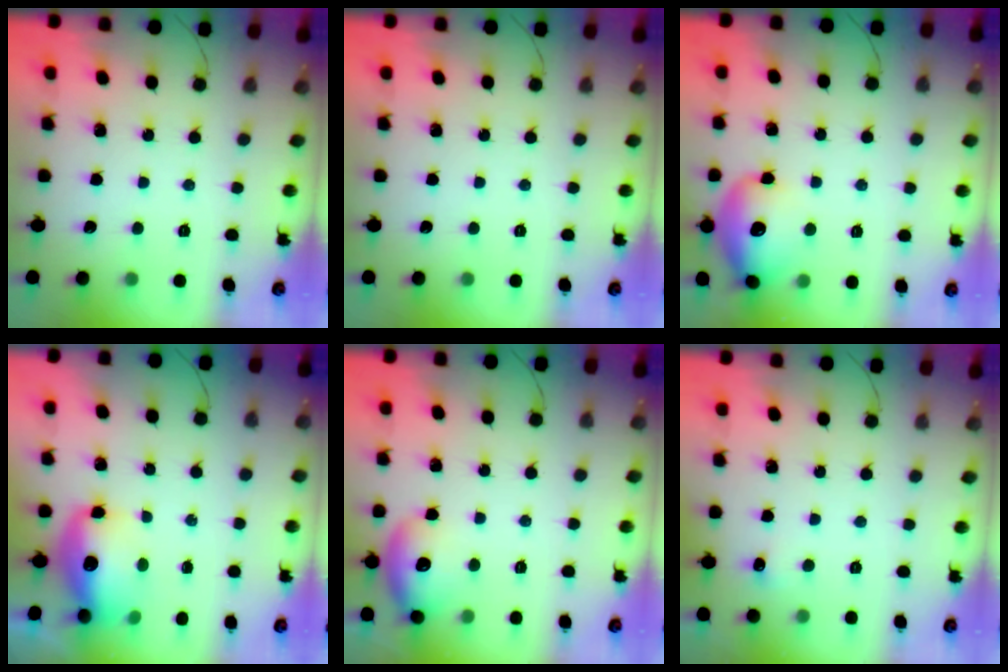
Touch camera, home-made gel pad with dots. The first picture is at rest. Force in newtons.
{"total": 0.0}
{"total": 14.3, "press": 14.1, "slide": 2.3}
{"total": 11.3, "press": 11.0, "slide": 2.5}
{"total": 11.5, "press": 11.4, "slide": 1.3}
{"total": 3.8, "press": 3.6, "slide": 1.1}